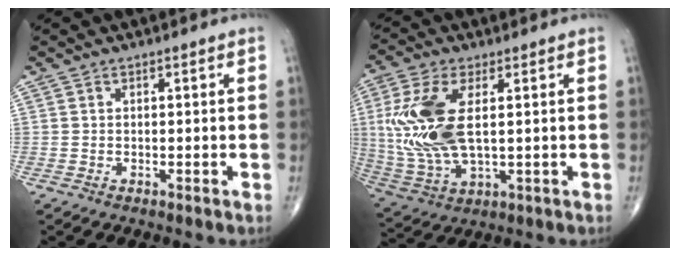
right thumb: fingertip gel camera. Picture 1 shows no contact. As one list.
[{"total": 15.2, "force": [2.2, 7.2, 13.2], "torque": [-0.299, -0.008, 0.052]}]